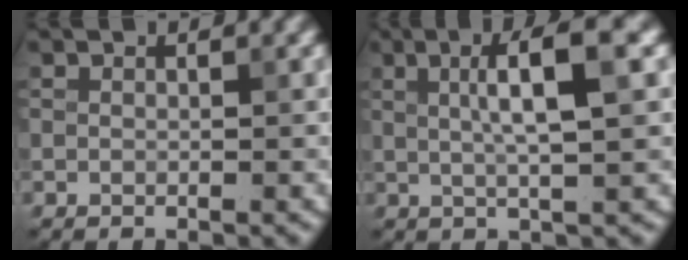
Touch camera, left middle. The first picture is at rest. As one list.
[{"total": 5.7, "force": [1.5, 1.1, 5.4], "torque": [-0.084, 0.013, 0.022]}]